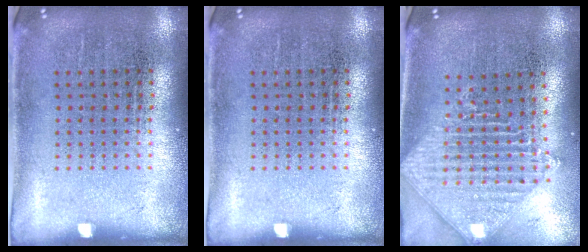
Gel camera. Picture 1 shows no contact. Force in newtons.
{"total": 0.0}
{"total": 1.9, "press": 1.6, "slide": 1.1}